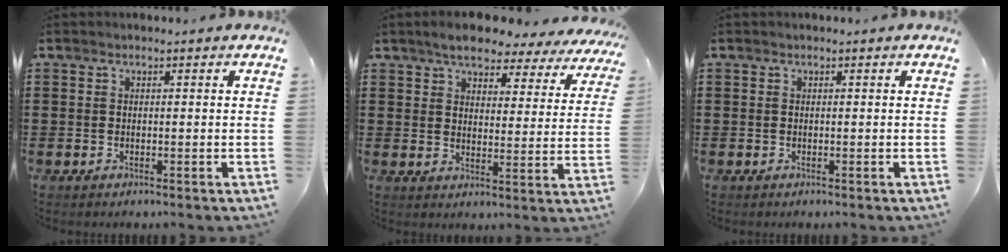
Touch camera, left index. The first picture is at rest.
{"total": 5.8, "force": [5.3, 1.5, 1.9], "torque": [-0.053, -0.022, 0.090]}
{"total": 0.0}